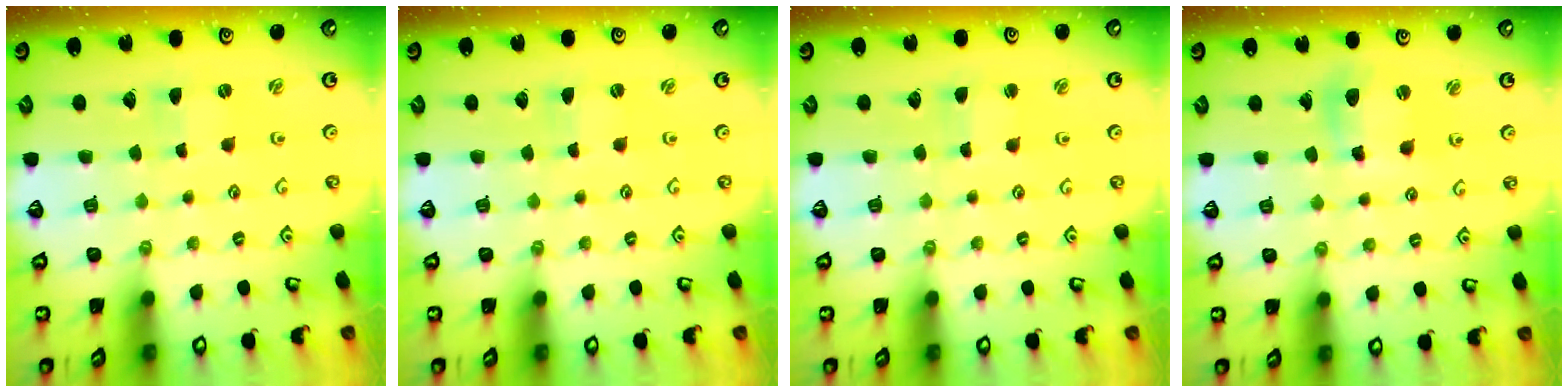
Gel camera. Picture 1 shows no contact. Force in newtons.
{"total": 0.0}
{"total": 2.0, "press": 2.0, "slide": 0.3}
{"total": 8.8, "press": 8.8, "slide": 1.0}